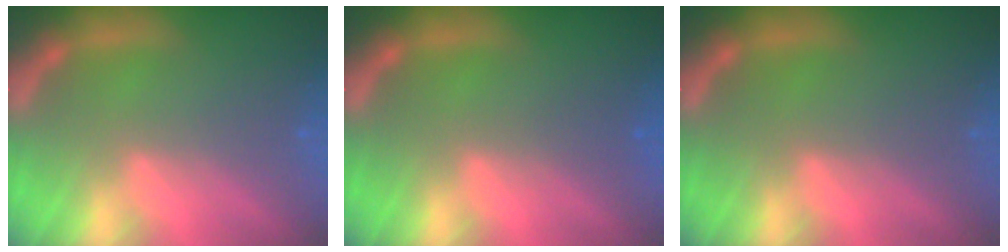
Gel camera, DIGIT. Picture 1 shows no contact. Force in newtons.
{"total": 1.0}
{"total": 0.0}